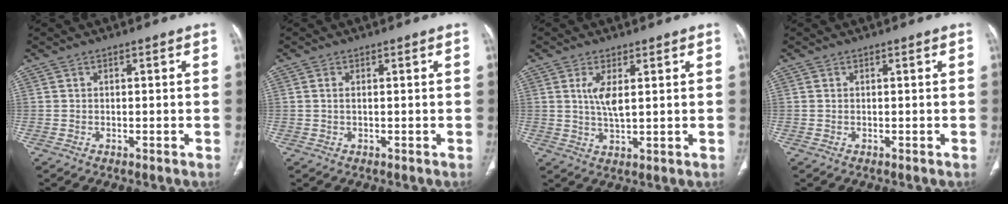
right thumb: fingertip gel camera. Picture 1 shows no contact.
{"total": 0.9, "force": [0.2, 0.3, 0.8], "torque": [-0.024, 0.001, 0.005]}
{"total": 4.8, "force": [1.4, 1.4, 4.4], "torque": [-0.096, -0.017, 0.033]}
{"total": 0.0}